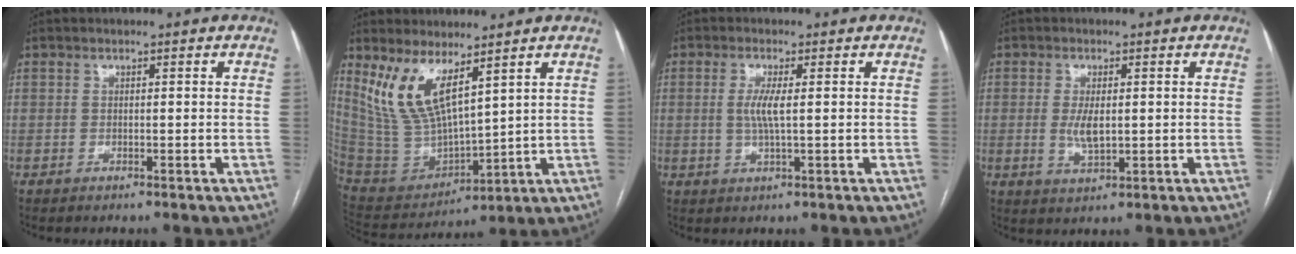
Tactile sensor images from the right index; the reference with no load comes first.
{"total": 12.1, "force": [7.2, 3.6, 9.0], "torque": [-0.199, -0.005, 0.162]}
{"total": 3.6, "force": [0.3, 0.1, 3.6], "torque": [-0.078, -0.007, 0.008]}
{"total": 4.2, "force": [0.0, 1.5, 3.9], "torque": [-0.082, -0.008, 0.004]}